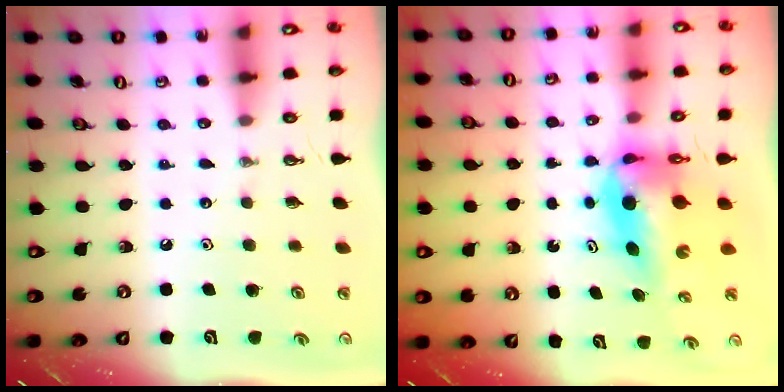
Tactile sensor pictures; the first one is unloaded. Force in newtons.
{"total": 8.0, "press": 7.8, "slide": 1.9}